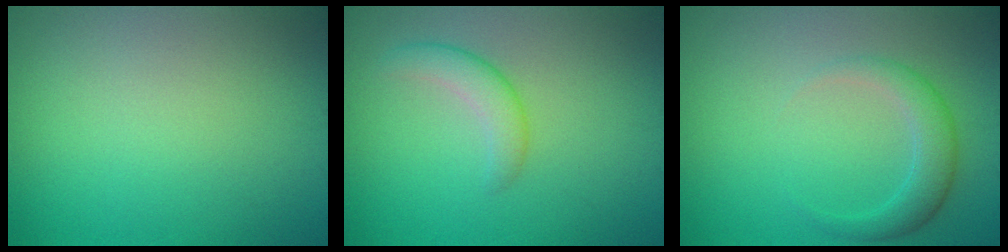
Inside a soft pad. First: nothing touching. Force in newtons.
{"total": 2.4, "press": 2.4, "slide": 0.1}
{"total": 2.7, "press": 2.6, "slide": 0.4}